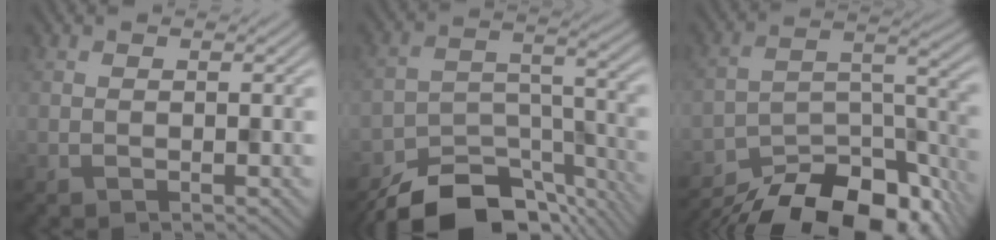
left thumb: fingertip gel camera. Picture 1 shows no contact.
{"total": 12.9, "force": [-10.4, 5.3, 5.4], "torque": [-0.091, -0.014, -0.163]}
{"total": 17.7, "force": [-14.8, 5.8, 7.7], "torque": [-0.142, -0.019, -0.216]}